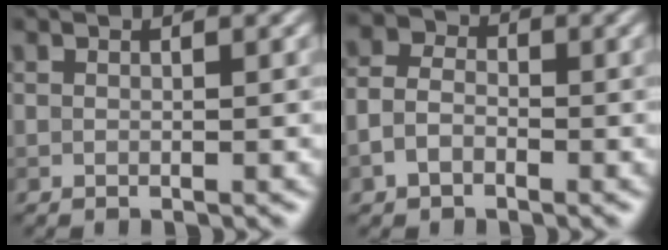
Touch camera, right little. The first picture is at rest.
{"total": 2.9, "force": [-1.3, 2.2, 1.5], "torque": [-0.032, 0.008, -0.033]}